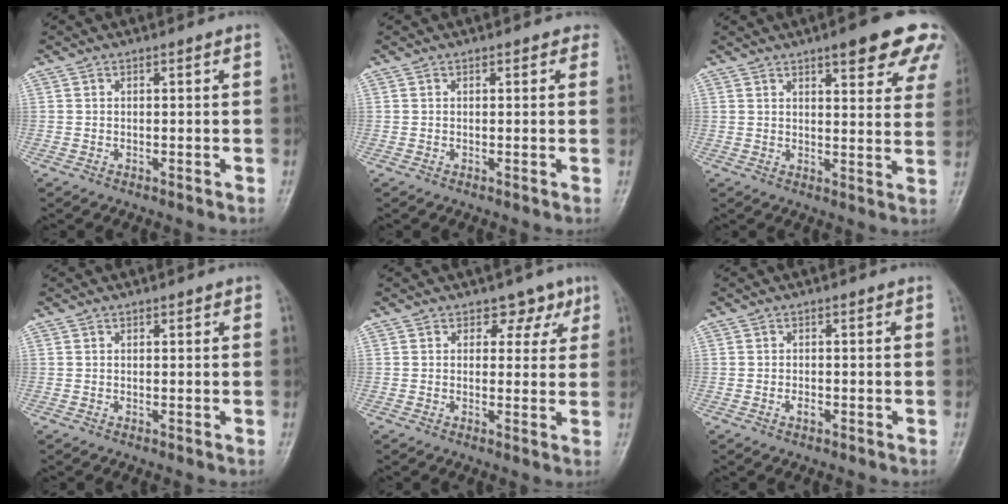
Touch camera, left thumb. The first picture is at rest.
{"total": 1.2, "force": [0.8, 0.8, 0.4], "torque": [0.011, -0.001, 0.002]}
{"total": 14.0, "force": [8.7, 4.1, 10.2], "torque": [-0.095, -0.033, 0.100]}
{"total": 0.7, "force": [0.5, 0.4, 0.4], "torque": [0.002, -0.001, 0.002]}
{"total": 3.8, "force": [2.2, 2.9, 1.3], "torque": [0.015, -0.007, 0.024]}
{"total": 1.2, "force": [-0.5, 0.7, 0.9], "torque": [-0.014, 0.001, -0.009]}